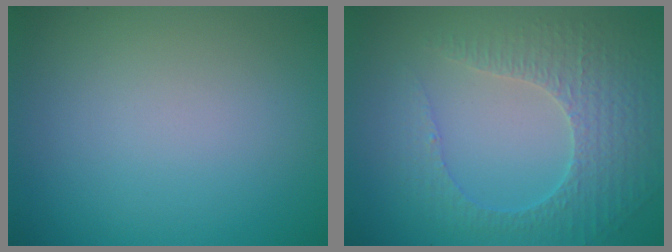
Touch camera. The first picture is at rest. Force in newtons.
{"total": 4.5, "press": 3.3, "slide": 3.1}